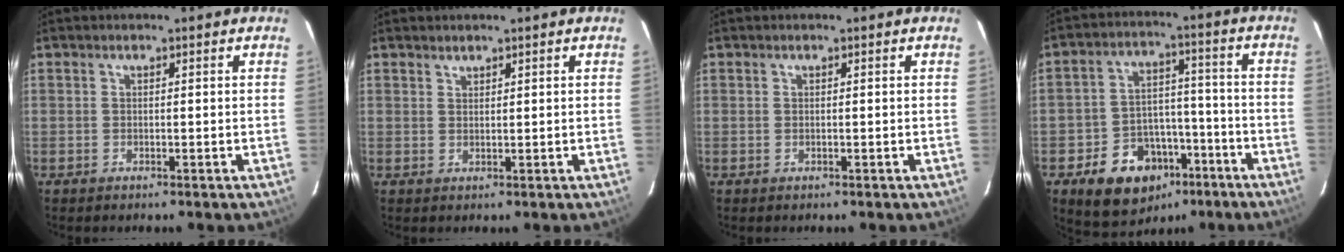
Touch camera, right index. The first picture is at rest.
{"total": 1.0, "force": [0.9, 0.3, 0.1], "torque": [-0.002, 0.002, 0.018]}
{"total": 0.0}
{"total": 14.3, "force": [-8.0, 10.2, 6.0], "torque": [-0.128, 0.034, -0.099]}